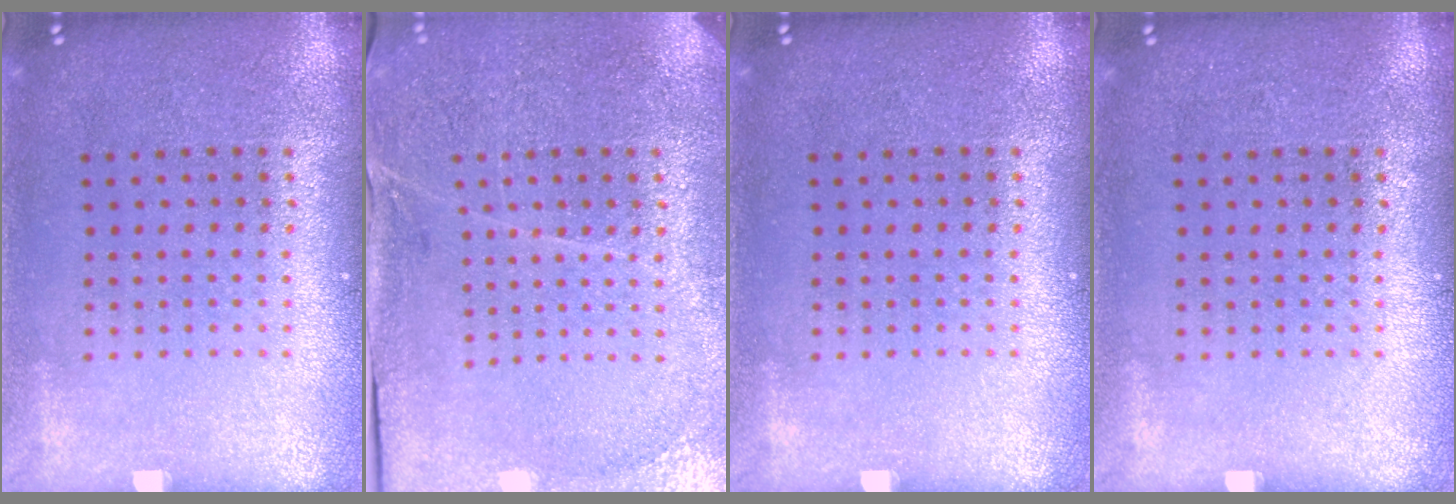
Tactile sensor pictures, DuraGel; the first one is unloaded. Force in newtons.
{"total": 3.3, "press": 3.3, "slide": 0.4}
{"total": 0.0}
{"total": 0.0}